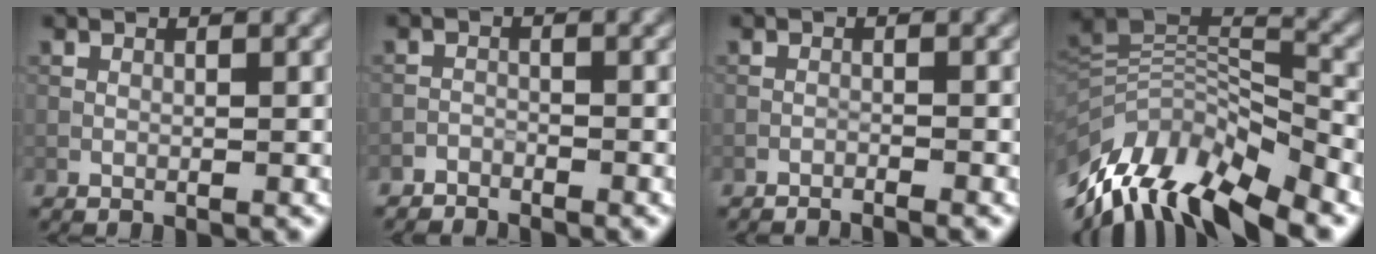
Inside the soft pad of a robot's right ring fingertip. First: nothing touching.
{"total": 1.8, "force": [-1.8, 0.5, -0.1], "torque": [0.006, 0.000, -0.038]}
{"total": 1.5, "force": [-1.5, -0.1, 0.3], "torque": [-0.012, 0.002, -0.029]}
{"total": 13.1, "force": [-8.1, 4.9, 9.0], "torque": [-0.179, 0.020, -0.146]}